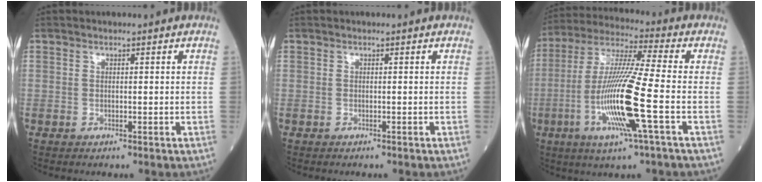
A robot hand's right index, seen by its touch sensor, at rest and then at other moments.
{"total": 0.0}
{"total": 15.2, "force": [-4.1, -0.4, 14.7], "torque": [-0.304, -0.013, -0.083]}